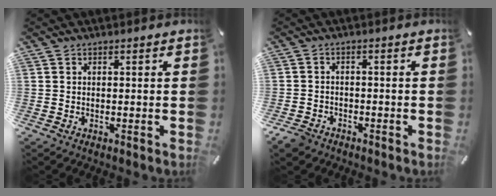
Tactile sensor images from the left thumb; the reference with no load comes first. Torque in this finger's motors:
{"motor_torque": [-0.77, 0.81, 0.20, 0.20, 0.07]}